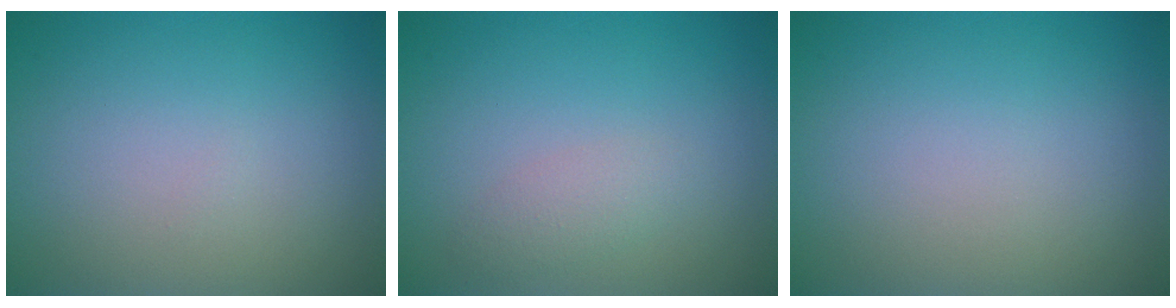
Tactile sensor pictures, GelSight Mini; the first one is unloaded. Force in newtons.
{"total": 1.5, "press": 1.5, "slide": 0.1}
{"total": 0.0}